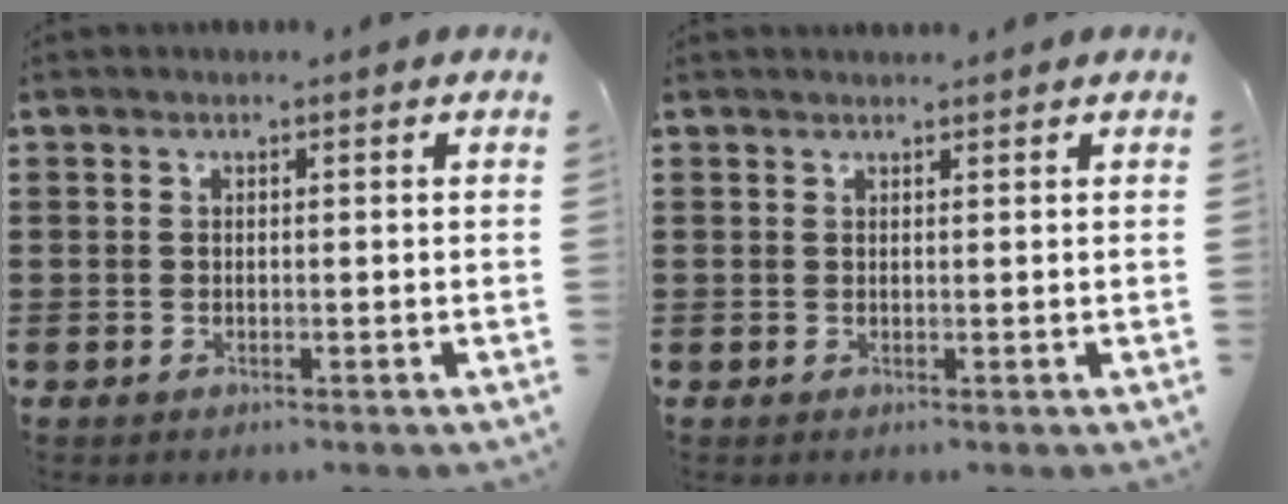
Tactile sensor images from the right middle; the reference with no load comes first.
{"total": 0.8, "force": [0.8, 0.1, 0.1], "torque": [-0.004, -0.001, 0.015]}